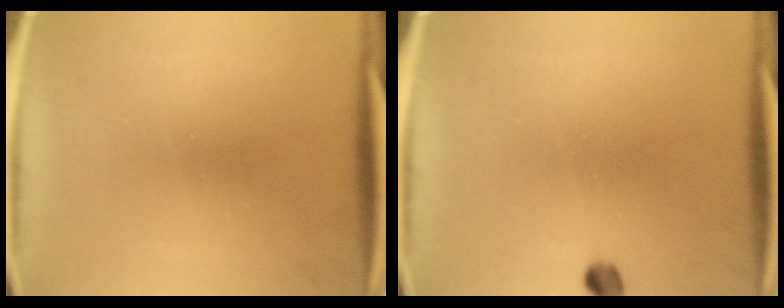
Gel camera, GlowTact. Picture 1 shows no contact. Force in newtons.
{"total": 2.0}